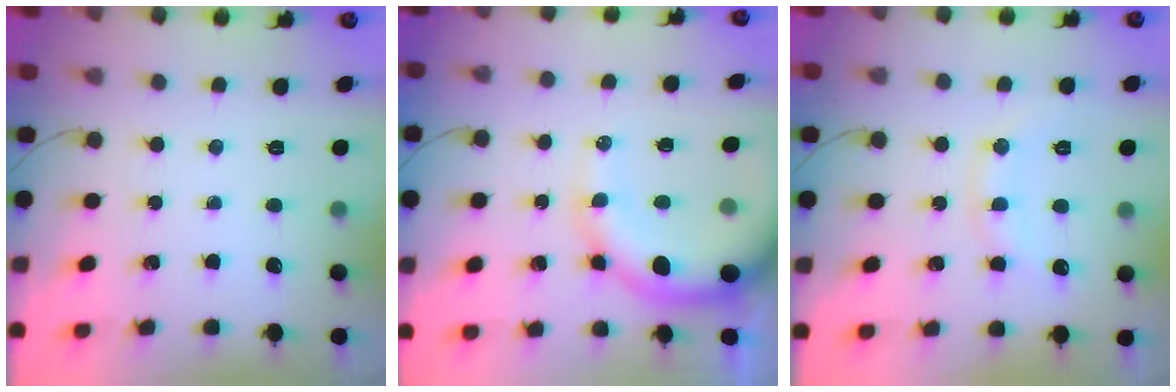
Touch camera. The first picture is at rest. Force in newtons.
{"total": 12.6, "press": 12.2, "slide": 3.0}
{"total": 10.5, "press": 10.5, "slide": 0.9}